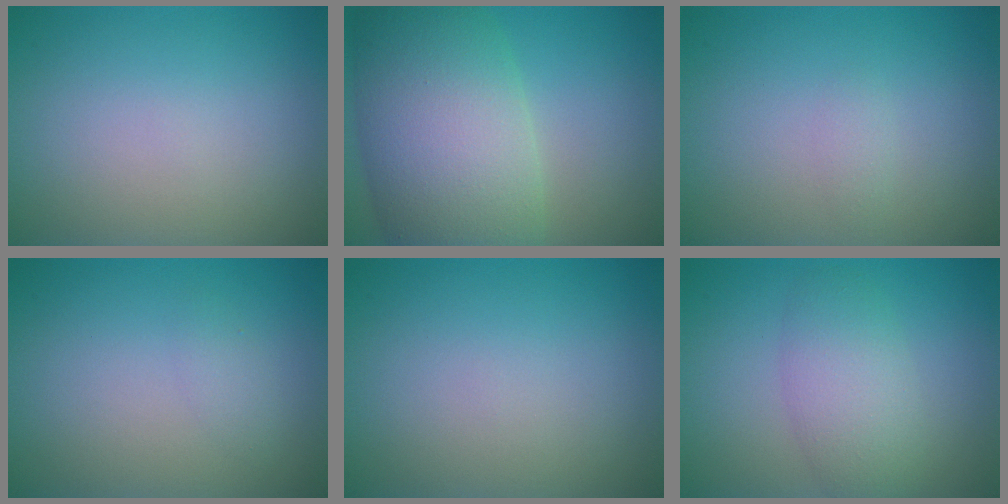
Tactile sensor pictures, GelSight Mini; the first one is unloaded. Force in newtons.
{"total": 12.4, "press": 12.4, "slide": 0.5}
{"total": 0.7, "press": 0.7, "slide": 0.0}
{"total": 0.9, "press": 0.9, "slide": 0.1}
{"total": 0.0}
{"total": 2.4, "press": 2.4, "slide": 0.3}